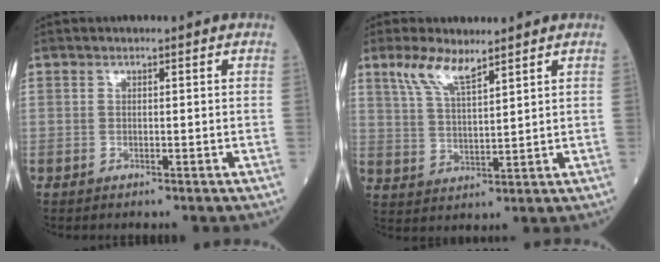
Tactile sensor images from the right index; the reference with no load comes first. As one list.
[{"total": 6.4, "force": [4.6, 1.1, 4.3], "torque": [-0.096, 0.005, 0.095]}]